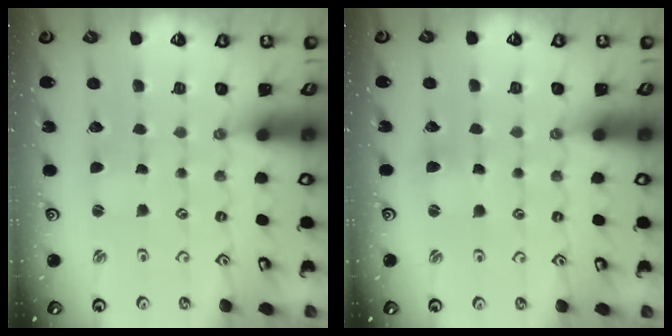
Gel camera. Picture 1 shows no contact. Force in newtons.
{"total": 2.5, "press": 2.5, "slide": 0.3}